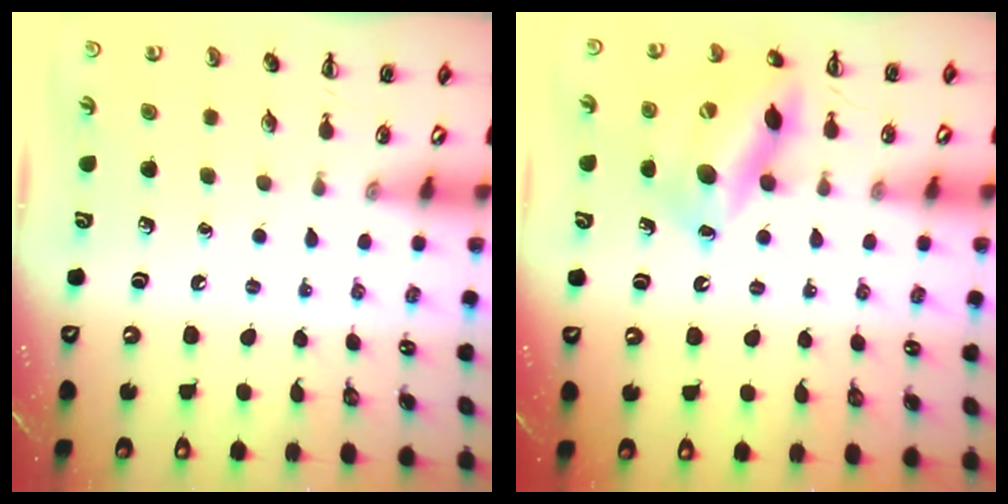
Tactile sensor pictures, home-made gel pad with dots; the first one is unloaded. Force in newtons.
{"total": 15.9, "press": 15.6, "slide": 2.9}